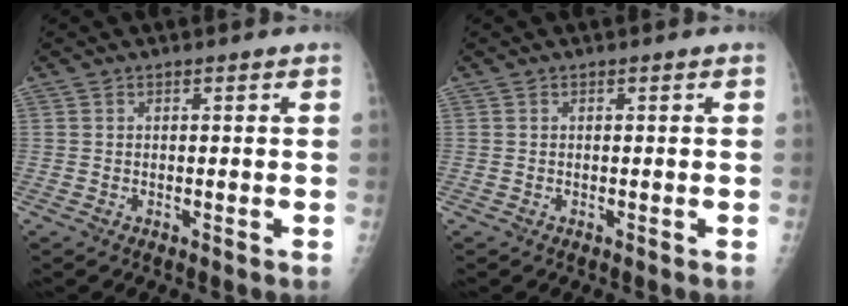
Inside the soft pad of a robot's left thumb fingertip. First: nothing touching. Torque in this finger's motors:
{"motor_torque": [0.03, 0.03, -0.05, -0.05, 0.00]}